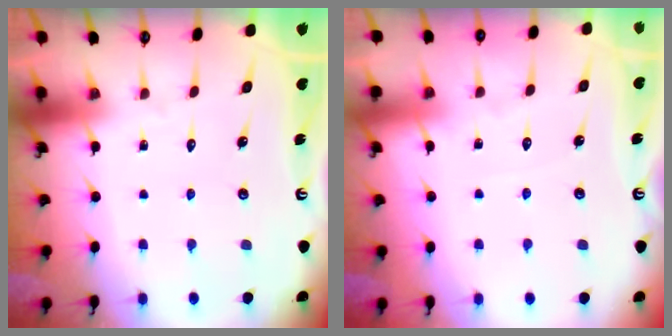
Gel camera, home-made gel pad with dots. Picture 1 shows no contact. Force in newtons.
{"total": 3.6, "press": 3.6, "slide": 0.6}